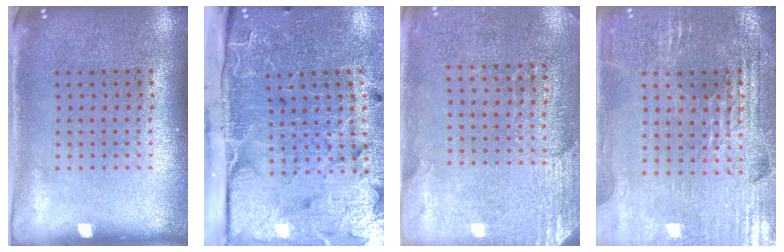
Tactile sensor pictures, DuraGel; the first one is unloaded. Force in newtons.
{"total": 4.9, "press": 4.0, "slide": 3.0}
{"total": 2.7, "press": 2.4, "slide": 1.3}
{"total": 2.9, "press": 2.8, "slide": 0.5}